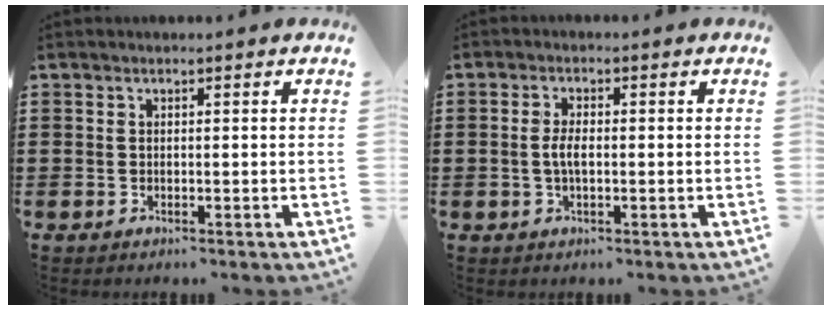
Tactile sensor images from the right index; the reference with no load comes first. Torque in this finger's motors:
{"motor_torque": [0.62, 0.39, 0.26, 0.09]}